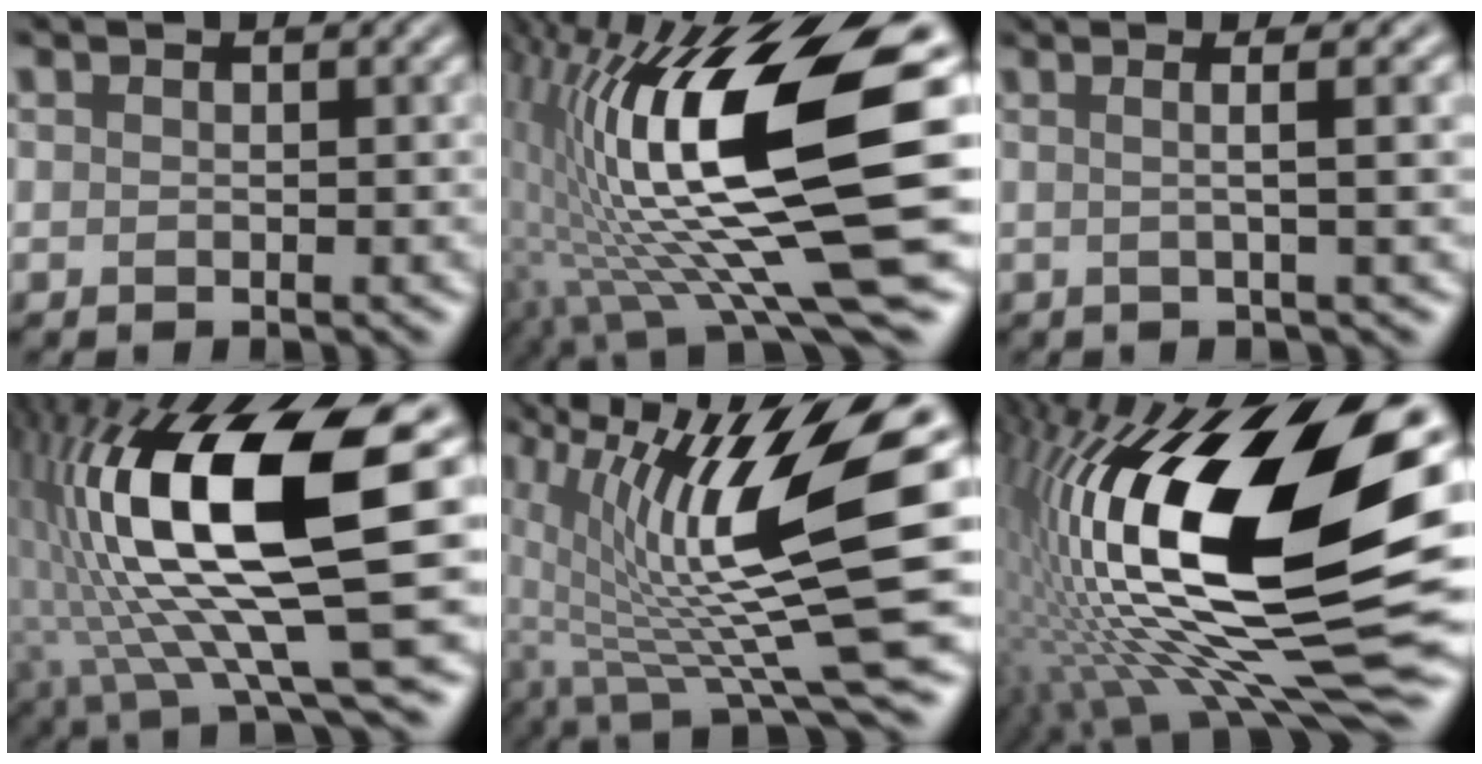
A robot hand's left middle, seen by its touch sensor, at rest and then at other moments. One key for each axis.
{"total": 15.8, "fx": 0.4, "fy": 4.1, "fz": 15.3, "tx": -0.263, "ty": -0.002, "tz": 0.011}
{"total": 4.7, "fx": 0.9, "fy": 1.4, "fz": 4.4, "tx": -0.052, "ty": 0.026, "tz": -0.020}
{"total": 15.2, "fx": 1.7, "fy": 4.4, "fz": 14.5, "tx": -0.284, "ty": -0.003, "tz": 0.043}
{"total": 12.8, "fx": 0.6, "fy": 3.6, "fz": 12.3, "tx": -0.219, "ty": -0.022, "tz": 0.028}
{"total": 20.6, "fx": 0.2, "fy": 7.8, "fz": 19.1, "tx": -0.360, "ty": 0.007, "tz": -0.004}